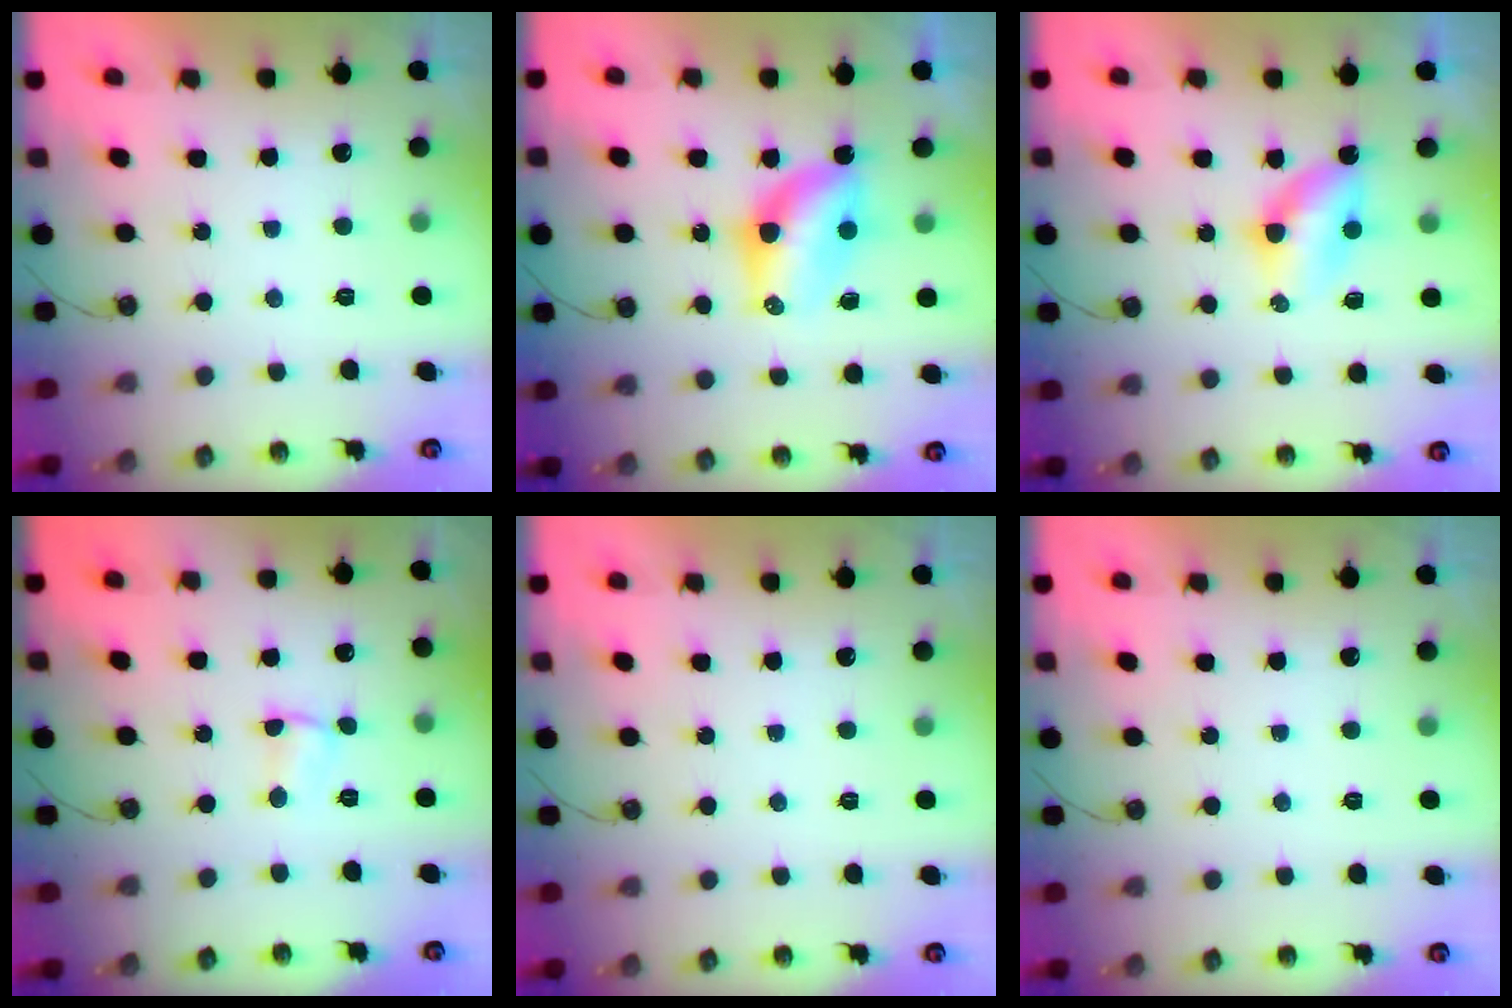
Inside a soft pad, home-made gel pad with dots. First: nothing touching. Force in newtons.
{"total": 9.2, "press": 8.2, "slide": 4.3}
{"total": 5.8, "press": 5.2, "slide": 2.5}
{"total": 2.9, "press": 0.9, "slide": 2.7}
{"total": 0.0}
{"total": 0.0}